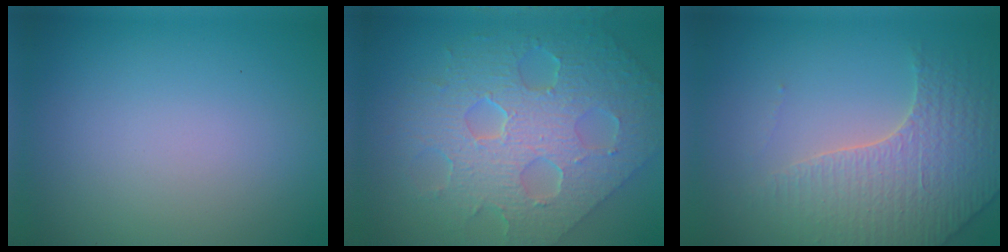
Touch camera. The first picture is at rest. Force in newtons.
{"total": 8.8, "press": 6.4, "slide": 6.1}
{"total": 3.8, "press": 3.7, "slide": 0.8}